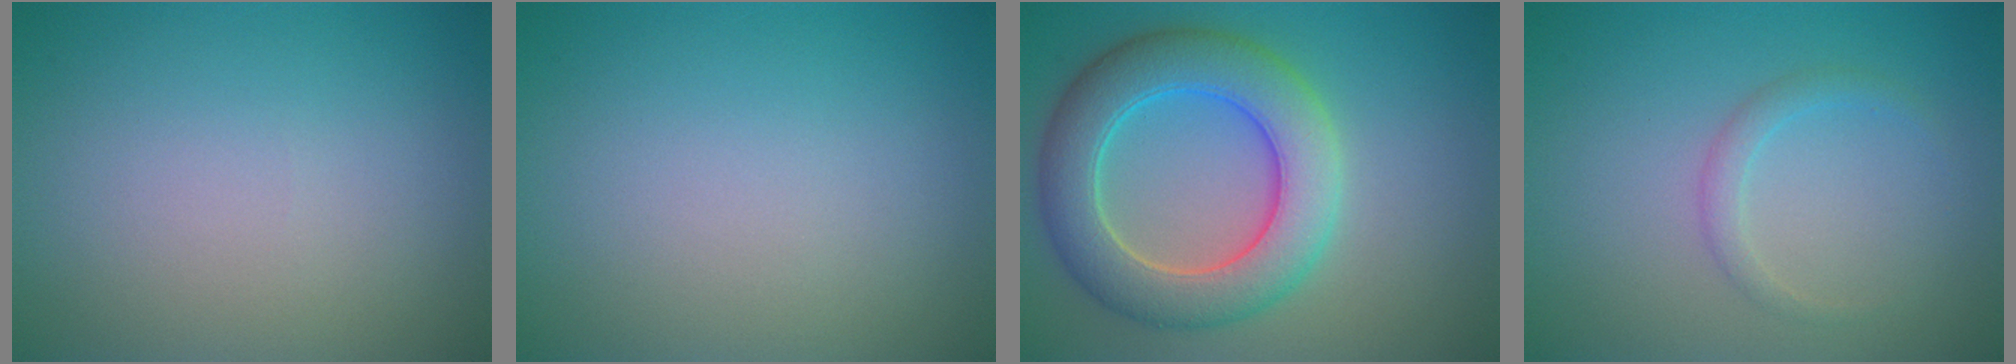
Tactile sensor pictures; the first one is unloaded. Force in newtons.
{"total": 0.0}
{"total": 7.5, "press": 7.5, "slide": 0.4}
{"total": 1.4, "press": 1.4, "slide": 0.0}